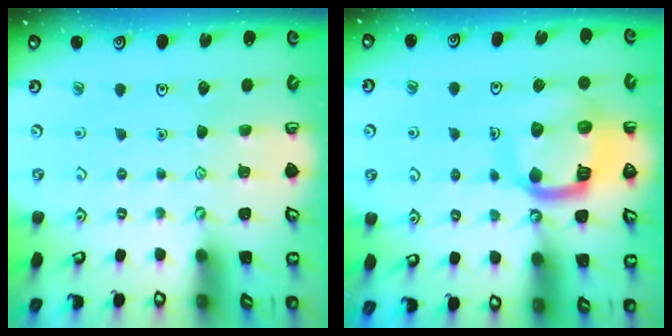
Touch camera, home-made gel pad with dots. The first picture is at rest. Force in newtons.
{"total": 13.8, "press": 13.7, "slide": 1.4}